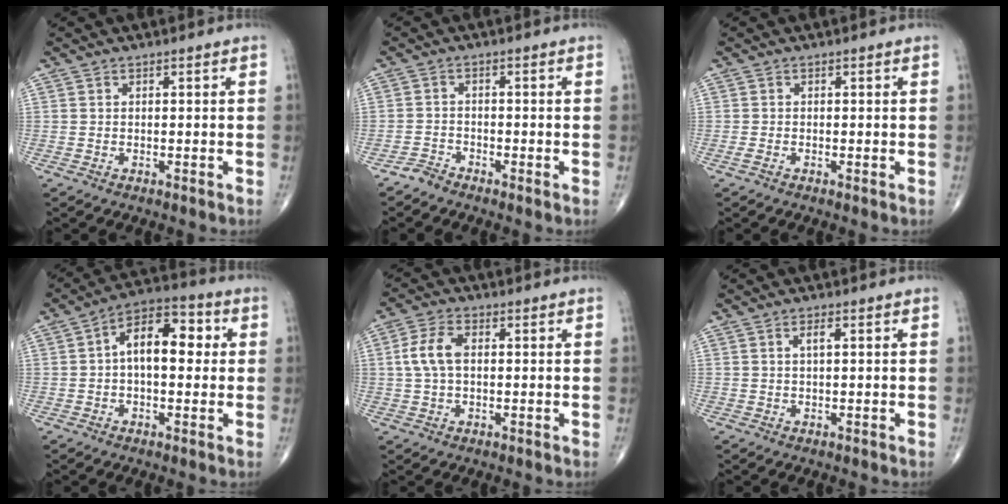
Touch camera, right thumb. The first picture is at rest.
{"total": 1.8, "force": [-1.7, 0.4, 0.0], "torque": [0.006, -0.004, -0.040]}
{"total": 0.9, "force": [-0.4, 0.3, 0.8], "torque": [-0.020, -0.003, -0.011]}
{"total": 11.3, "force": [1.3, 6.2, 9.4], "torque": [-0.128, 0.033, 0.010]}
{"total": 6.2, "force": [0.7, 3.5, 5.1], "torque": [-0.114, 0.015, 0.010]}
{"total": 1.7, "force": [0.5, 0.4, 1.6], "torque": [-0.030, 0.002, 0.008]}